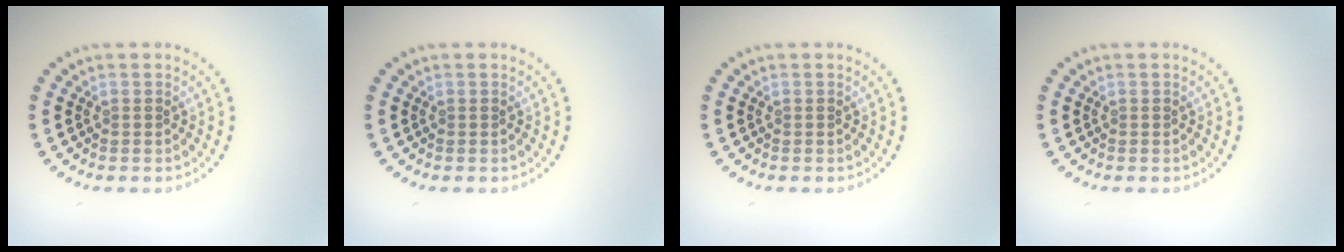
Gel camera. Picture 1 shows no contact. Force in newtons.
{"total": 0.0}
{"total": 0.0}
{"total": 0.0}